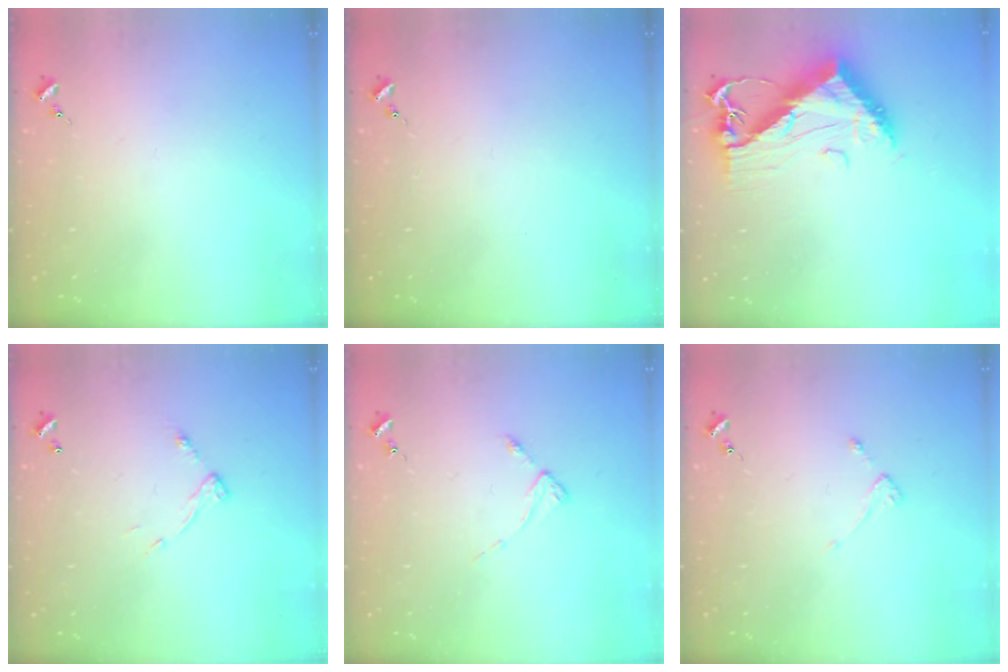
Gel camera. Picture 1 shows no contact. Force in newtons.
{"total": 0.0}
{"total": 14.0, "press": 14.0, "slide": 1.3}
{"total": 6.8, "press": 6.8, "slide": 0.2}
{"total": 2.9, "press": 2.8, "slide": 0.4}
{"total": 2.2, "press": 2.1, "slide": 0.4}